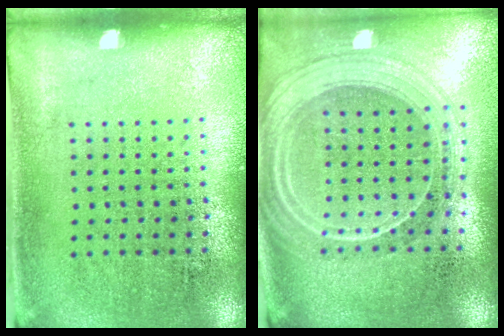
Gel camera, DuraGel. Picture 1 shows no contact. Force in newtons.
{"total": 2.2, "press": 1.9, "slide": 1.0}